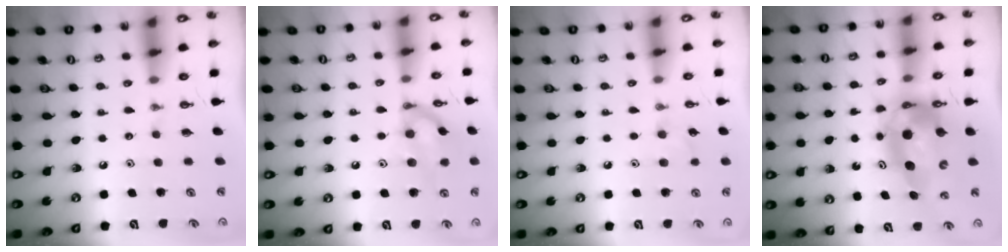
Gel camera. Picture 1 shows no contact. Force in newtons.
{"total": 12.3, "press": 12.3, "slide": 0.5}
{"total": 5.8, "press": 5.3, "slide": 2.3}
{"total": 10.6, "press": 10.5, "slide": 1.0}